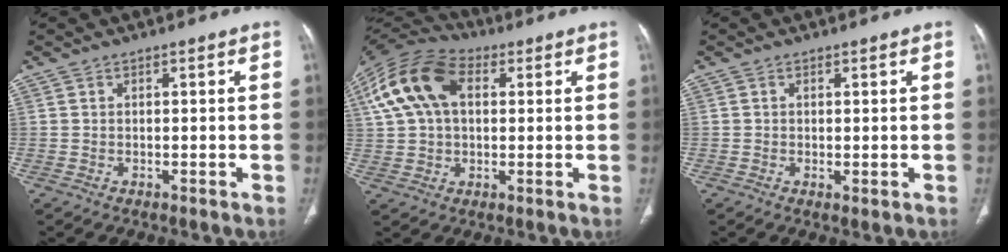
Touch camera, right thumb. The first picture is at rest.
{"total": 15.8, "force": [4.2, 10.1, 11.4], "torque": [-0.226, 0.029, 0.071]}
{"total": 1.1, "force": [-0.1, 0.4, 1.0], "torque": [-0.023, -0.007, 0.001]}